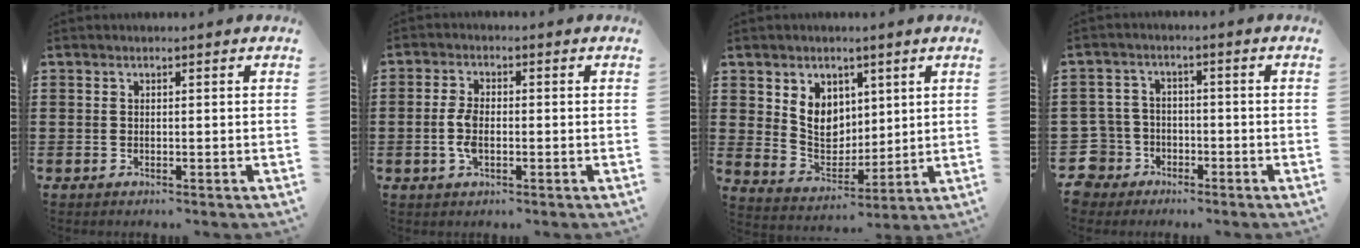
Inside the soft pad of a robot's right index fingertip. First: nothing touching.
{"total": 4.0, "force": [-0.8, 2.0, 3.4], "torque": [-0.083, -0.002, -0.020]}
{"total": 6.9, "force": [2.8, 5.6, 2.9], "torque": [-0.063, 0.002, 0.051]}
{"total": 6.4, "force": [-3.5, 5.2, 1.1], "torque": [-0.076, 0.003, -0.076]}